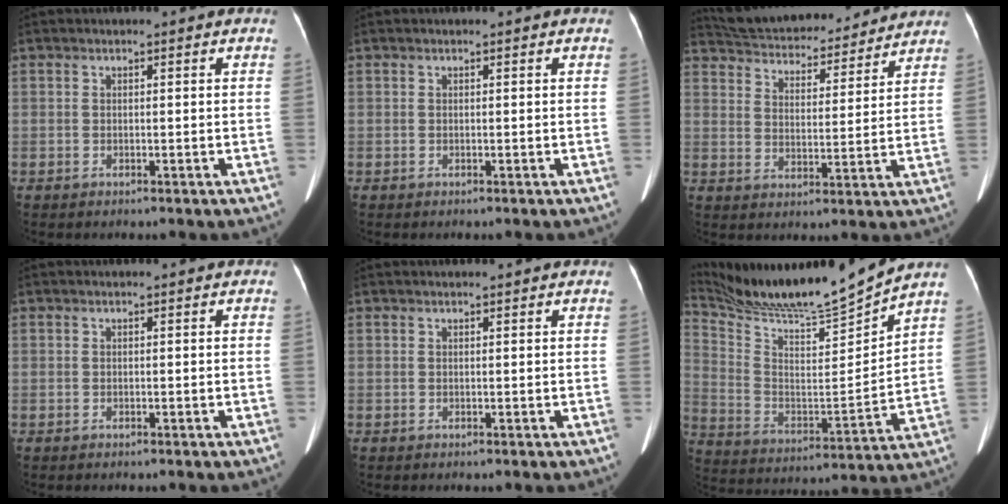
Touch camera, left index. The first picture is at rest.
{"total": 0.0}
{"total": 20.3, "force": [18.8, 5.0, 5.8], "torque": [-0.106, 0.023, 0.268]}
{"total": 0.0}
{"total": 1.7, "force": [1.6, 0.3, 0.6], "torque": [-0.011, 0.019, 0.022]}
{"total": 17.6, "force": [16.5, -1.7, 5.7], "torque": [-0.124, -0.042, 0.288]}